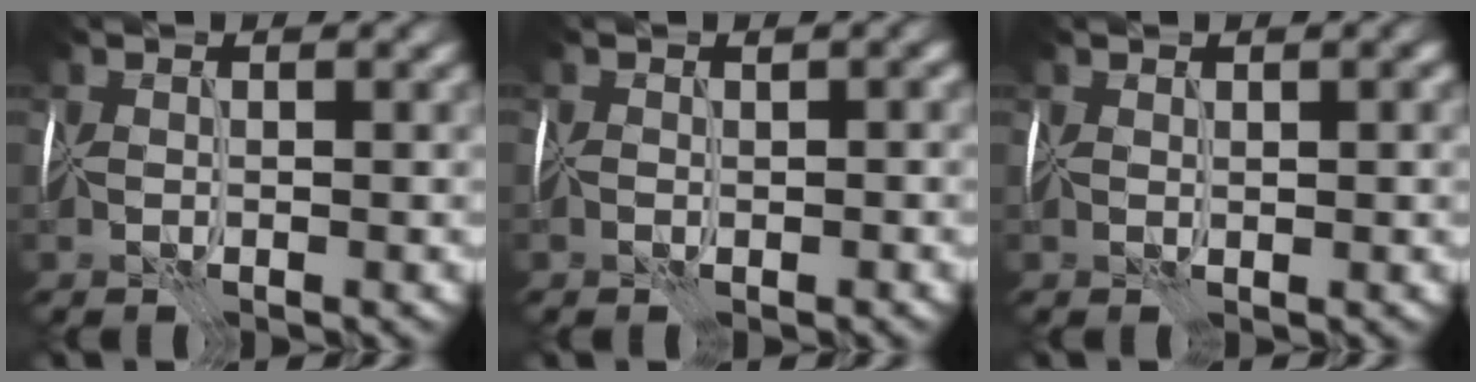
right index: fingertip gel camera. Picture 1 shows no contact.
{"total": 1.0, "force": [-0.5, 0.8, 0.4], "torque": [0.005, 0.005, -0.008]}
{"total": 0.7, "force": [0.4, 0.4, 0.4], "torque": [-0.005, 0.002, 0.010]}